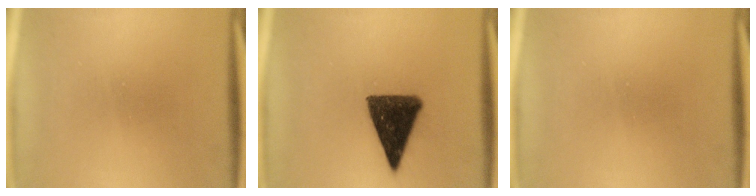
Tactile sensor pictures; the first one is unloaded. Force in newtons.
{"total": 11.5}
{"total": 0.0}